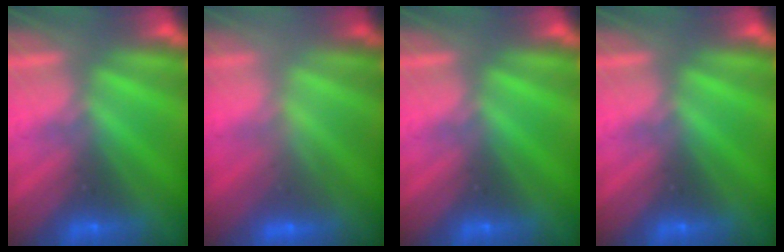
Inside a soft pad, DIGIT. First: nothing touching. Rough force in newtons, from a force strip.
{"total": 2.3}
{"total": 0.0}
{"total": 0.0}